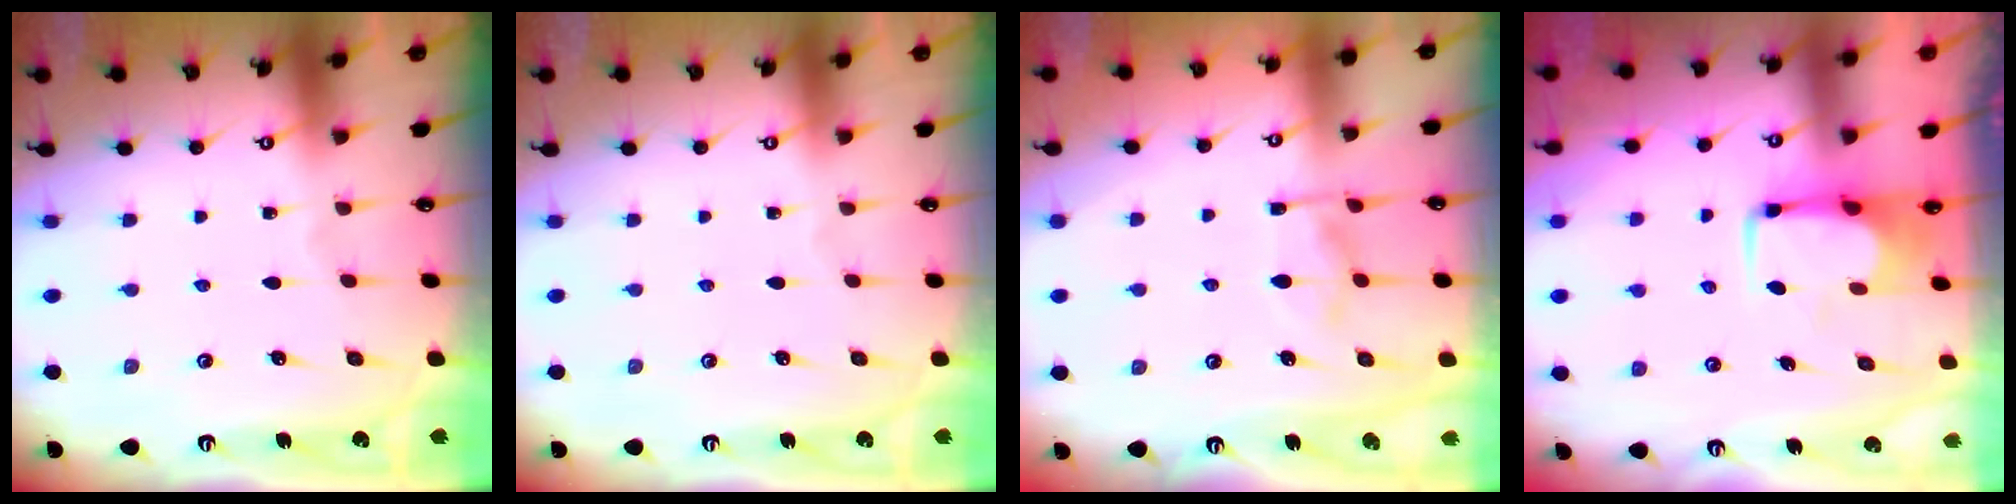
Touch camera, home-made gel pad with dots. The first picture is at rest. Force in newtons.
{"total": 0.0}
{"total": 5.2, "press": 5.0, "slide": 1.5}
{"total": 3.7, "press": 3.6, "slide": 0.7}